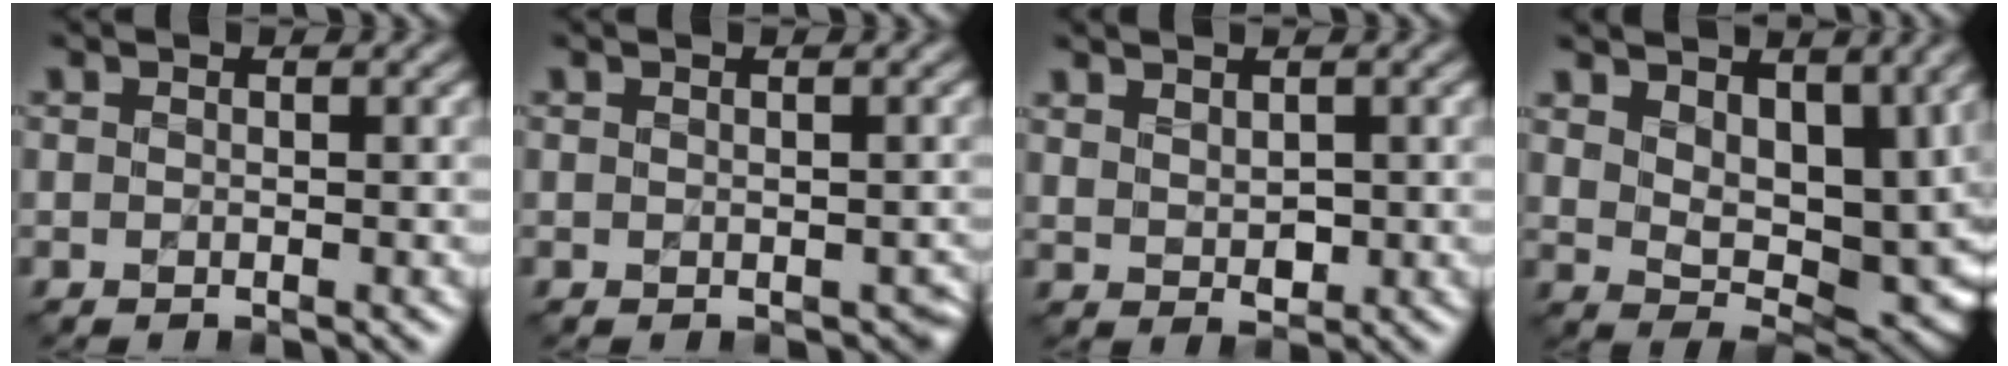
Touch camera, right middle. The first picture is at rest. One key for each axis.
{"total": 1.9, "fx": -0.7, "fy": 1.4, "fz": 1.0, "tx": -0.003, "ty": -0.010, "tz": -0.005}
{"total": 1.7, "fx": 0.8, "fy": 0.9, "fz": 1.1, "tx": -0.022, "ty": -0.004, "tz": 0.022}
{"total": 8.6, "fx": 3.1, "fy": 5.0, "fz": 6.3, "tx": -0.088, "ty": -0.010, "tz": 0.062}